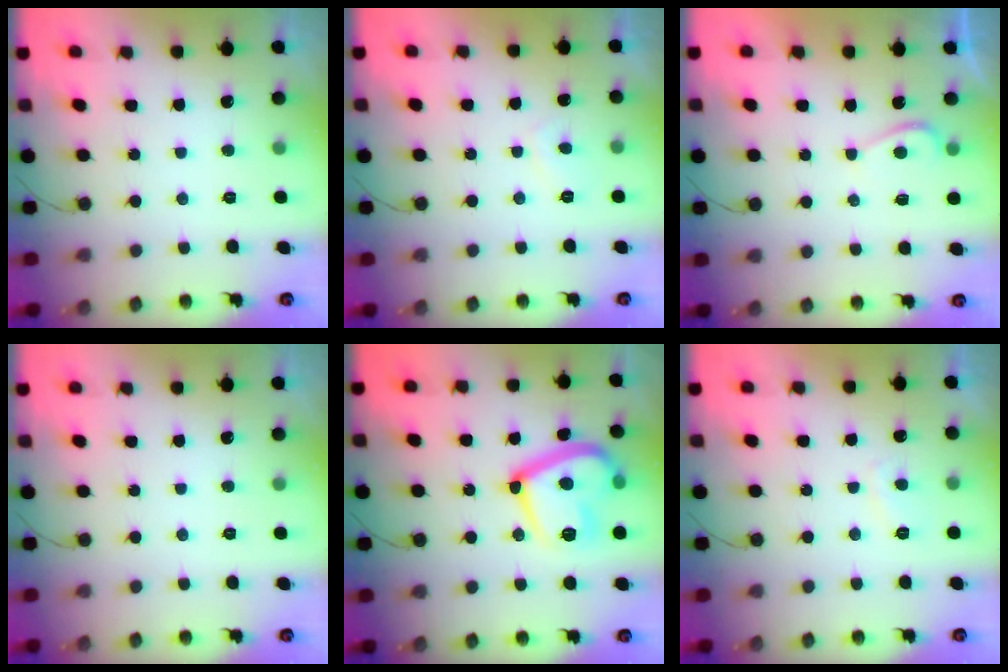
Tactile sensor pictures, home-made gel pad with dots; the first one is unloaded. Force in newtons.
{"total": 2.0, "press": 1.9, "slide": 0.5}
{"total": 2.4, "press": 2.4, "slide": 0.3}
{"total": 0.0}
{"total": 17.3, "press": 17.3, "slide": 1.5}
{"total": 2.7, "press": 2.5, "slide": 0.8}